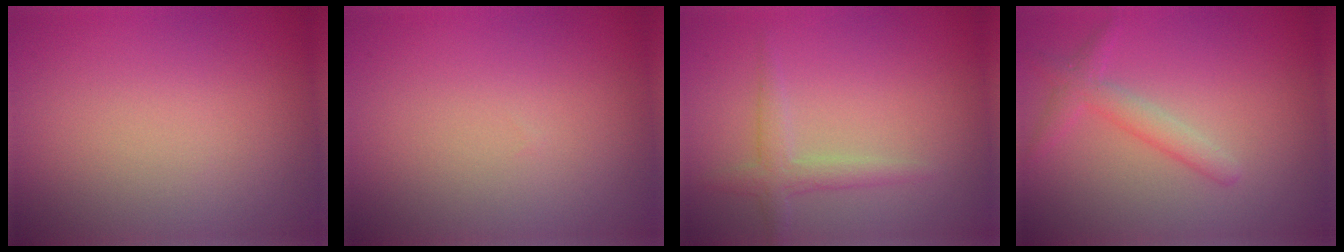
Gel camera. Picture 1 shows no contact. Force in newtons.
{"total": 0.0}
{"total": 2.1, "press": 2.1, "slide": 0.1}
{"total": 2.3, "press": 2.3, "slide": 0.1}